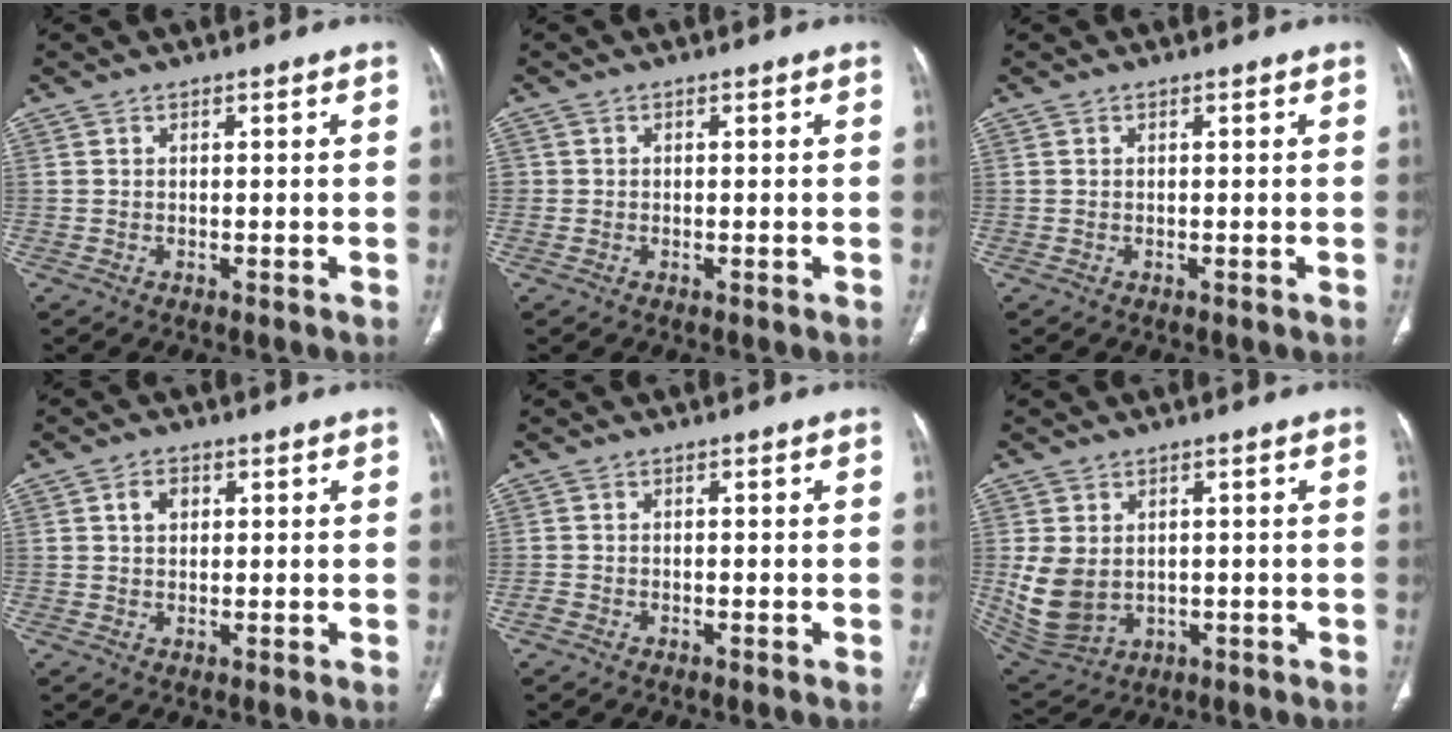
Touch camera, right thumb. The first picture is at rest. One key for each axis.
{"total": 0.7, "fx": -0.1, "fy": 0.7, "fz": 0.2, "tx": 0.003, "ty": 0.004, "tz": -0.001}
{"total": 0.0}
{"total": 2.9, "fx": 0.9, "fy": 2.1, "fz": 1.7, "tx": -0.021, "ty": 0.003, "tz": 0.014}
{"total": 0.8, "fx": -0.6, "fy": 0.5, "fz": 0.3, "tx": -0.009, "ty": 0.000, "tz": -0.014}
{"total": 9.1, "fx": 0.2, "fy": 7.0, "fz": 5.9, "tx": -0.112, "ty": -0.009, "tz": 0.032}